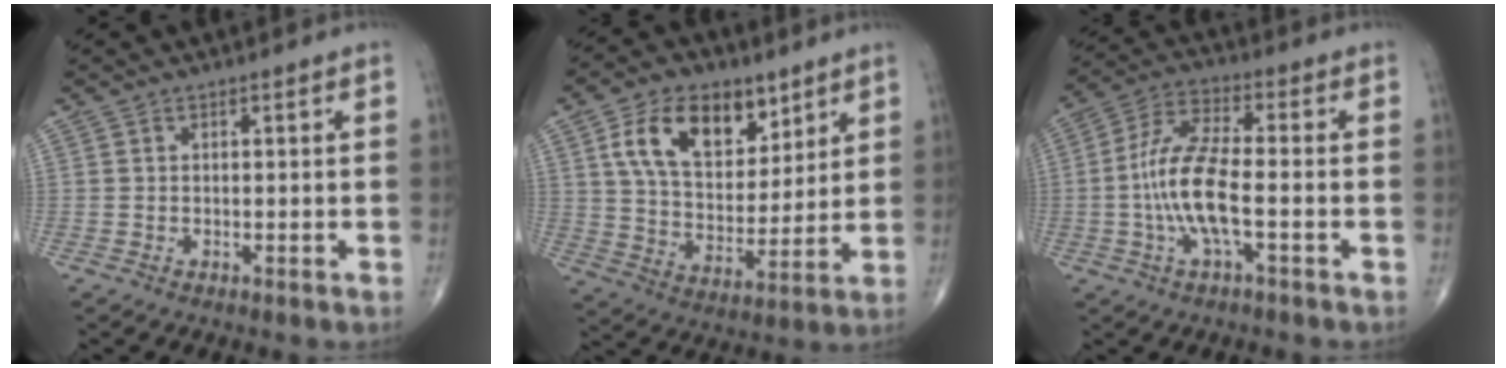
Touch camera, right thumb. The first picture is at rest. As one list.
[{"total": 16.2, "force": [7.8, 9.8, 10.3], "torque": [-0.136, -0.031, 0.146]}, {"total": 11.6, "force": [-2.3, 3.3, 10.9], "torque": [-0.239, 0.027, -0.049]}]